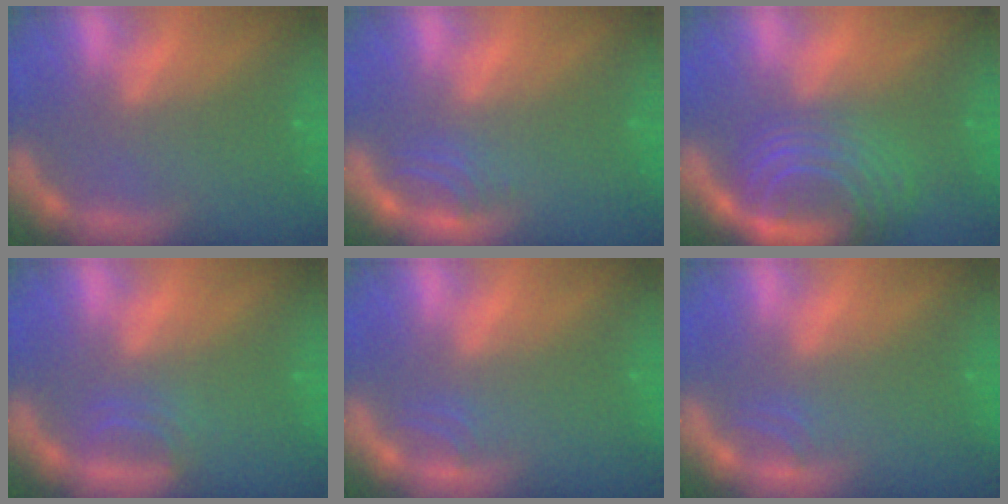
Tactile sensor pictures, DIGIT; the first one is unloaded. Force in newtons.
{"total": 2.0}
{"total": 10.0}
{"total": 1.9}
{"total": 0.9}
{"total": 0.9}